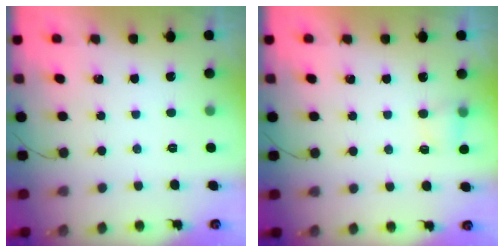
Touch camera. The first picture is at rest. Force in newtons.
{"total": 3.8, "press": 3.6, "slide": 1.3}